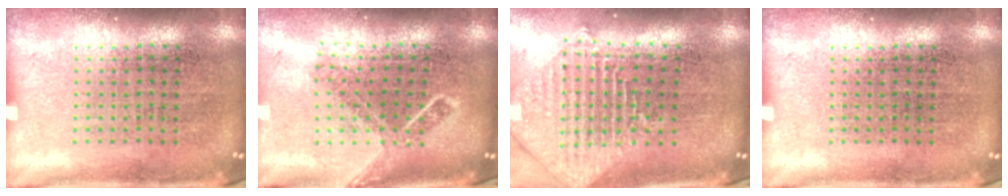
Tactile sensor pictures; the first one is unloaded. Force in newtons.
{"total": 1.8, "press": 1.4, "slide": 1.2}
{"total": 2.2, "press": 1.8, "slide": 1.3}
{"total": 0.0}